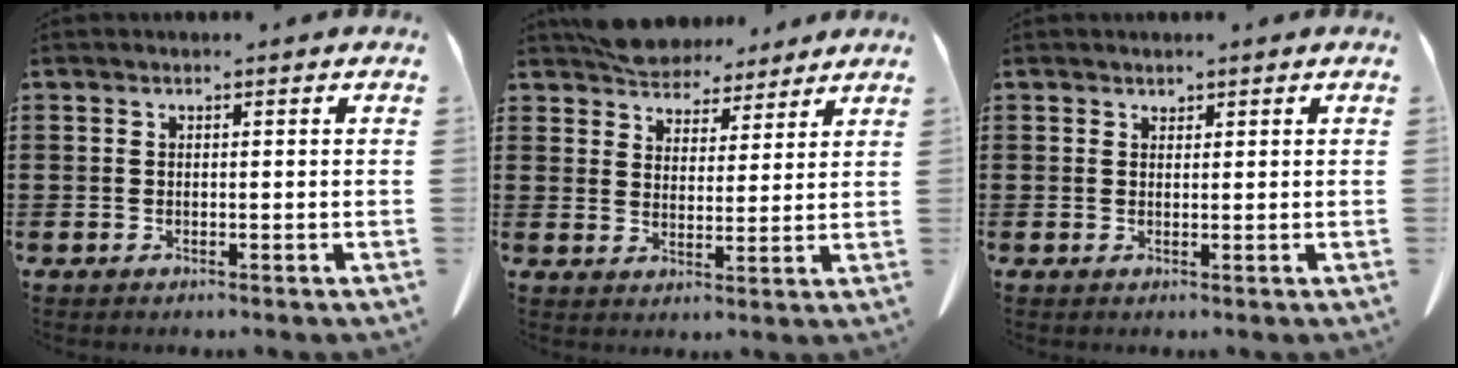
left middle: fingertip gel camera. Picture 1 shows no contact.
{"total": 5.5, "force": [5.2, 1.7, 0.6], "torque": [-0.035, -0.016, 0.099]}
{"total": 0.9, "force": [0.8, 0.4, 0.0], "torque": [-0.003, 0.000, 0.017]}